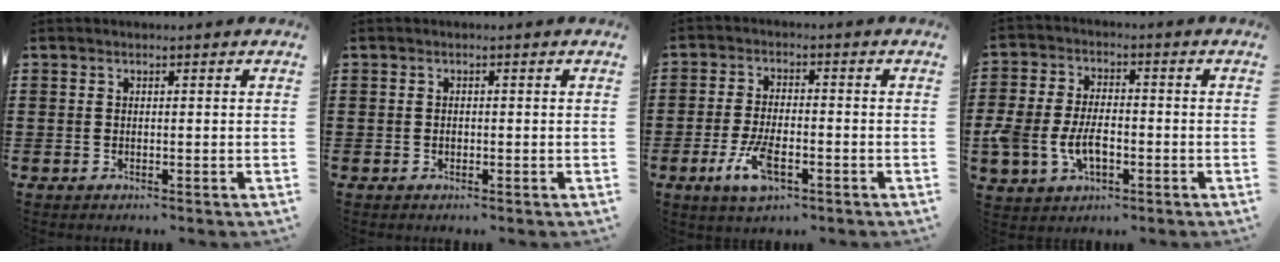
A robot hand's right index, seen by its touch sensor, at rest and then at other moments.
{"total": 0.5, "force": [-0.1, 0.3, 0.4], "torque": [-0.009, -0.001, -0.001]}
{"total": 6.6, "force": [-2.6, 2.7, 5.4], "torque": [-0.122, -0.009, -0.050]}
{"total": 6.7, "force": [-1.9, 4.2, 4.9], "torque": [-0.119, 0.000, -0.040]}